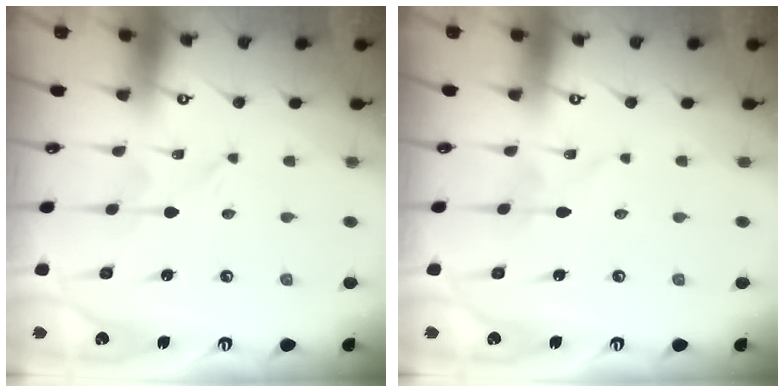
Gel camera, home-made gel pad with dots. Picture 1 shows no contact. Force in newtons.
{"total": 3.7, "press": 3.7, "slide": 0.4}